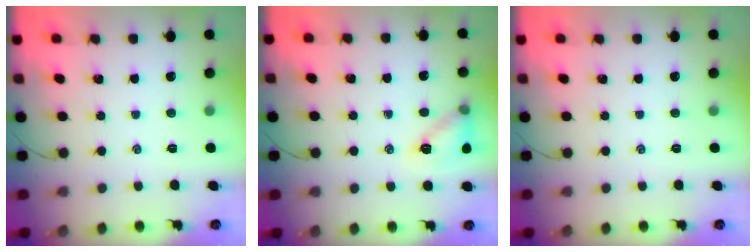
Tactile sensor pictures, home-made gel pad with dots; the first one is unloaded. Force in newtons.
{"total": 10.9, "press": 10.9, "slide": 0.8}
{"total": 0.0}